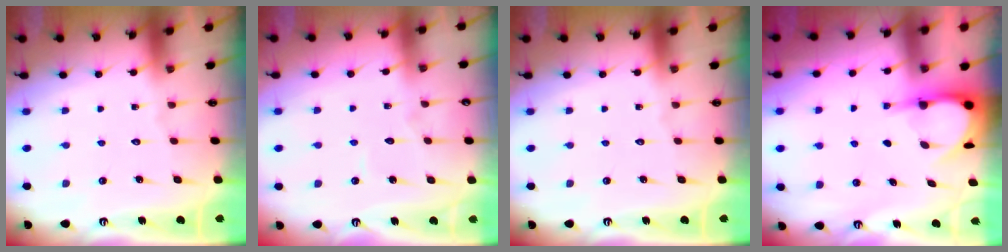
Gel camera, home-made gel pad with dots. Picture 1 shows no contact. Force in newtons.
{"total": 2.5, "press": 2.5, "slide": 0.2}
{"total": 0.0}
{"total": 6.0, "press": 6.0, "slide": 0.3}